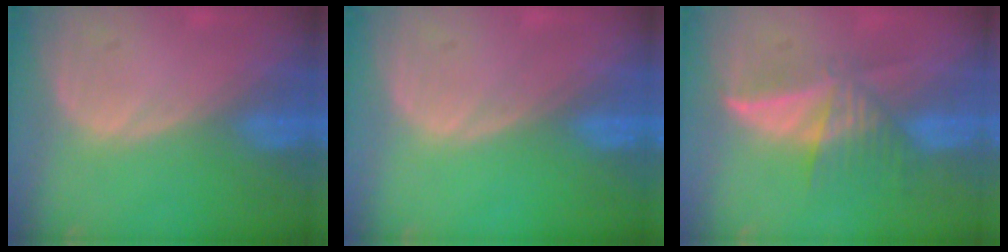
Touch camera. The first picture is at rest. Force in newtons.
{"total": 0.0}
{"total": 6.0, "press": 5.7, "slide": 1.9}